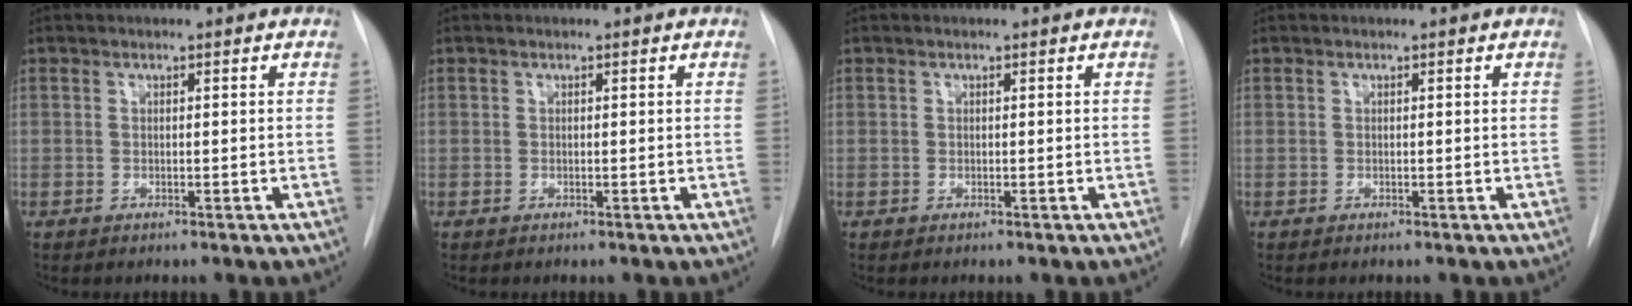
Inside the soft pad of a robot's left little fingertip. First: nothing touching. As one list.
[{"total": 0.0}, {"total": 0.0}, {"total": 0.0}]